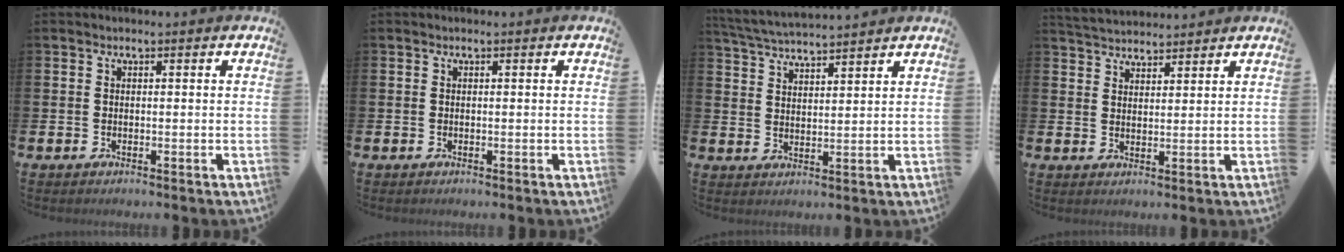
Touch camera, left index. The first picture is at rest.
{"total": 0.0}
{"total": 4.3, "force": [4.3, 0.0, 0.5], "torque": [-0.027, -0.023, 0.075]}
{"total": 3.8, "force": [3.8, 0.7, 0.0], "torque": [-0.006, -0.019, 0.068]}